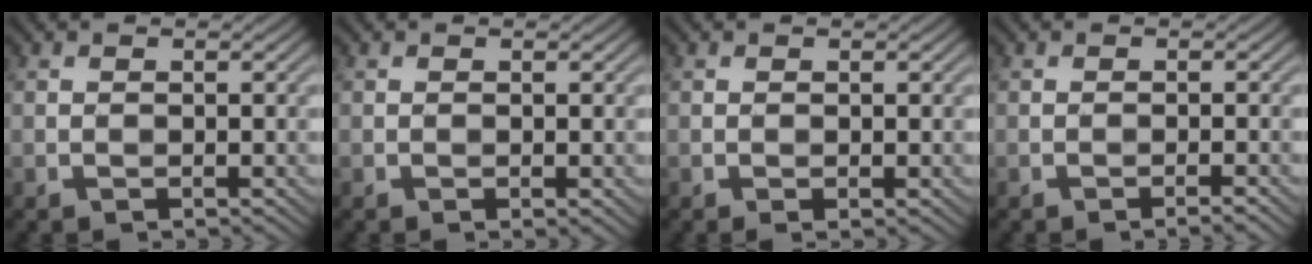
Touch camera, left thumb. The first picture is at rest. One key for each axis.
{"total": 0.6, "fx": 0.1, "fy": 0.2, "fz": 0.5, "tx": -0.013, "ty": 0.000, "tz": 0.001}
{"total": 0.7, "fx": 0.0, "fy": 0.3, "fz": 0.7, "tx": -0.016, "ty": -0.001, "tz": 0.001}
{"total": 0.9, "fx": -0.7, "fy": -0.2, "fz": 0.6, "tx": -0.012, "ty": 0.006, "tz": -0.014}